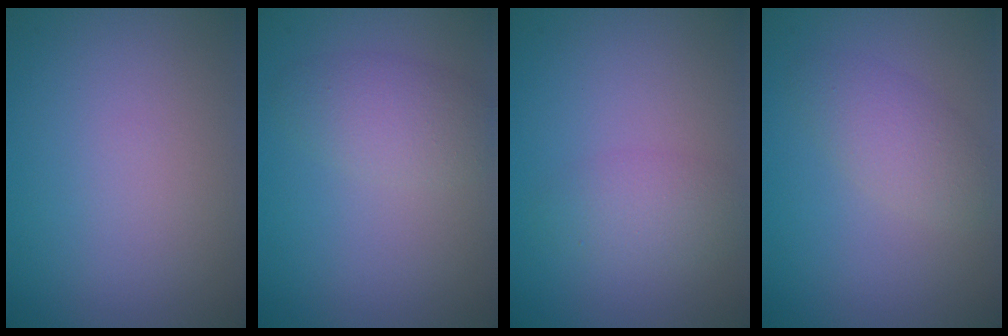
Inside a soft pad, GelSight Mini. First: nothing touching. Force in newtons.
{"total": 2.9, "press": 2.9, "slide": 0.1}
{"total": 2.3, "press": 2.3, "slide": 0.1}
{"total": 2.7, "press": 2.7, "slide": 0.1}